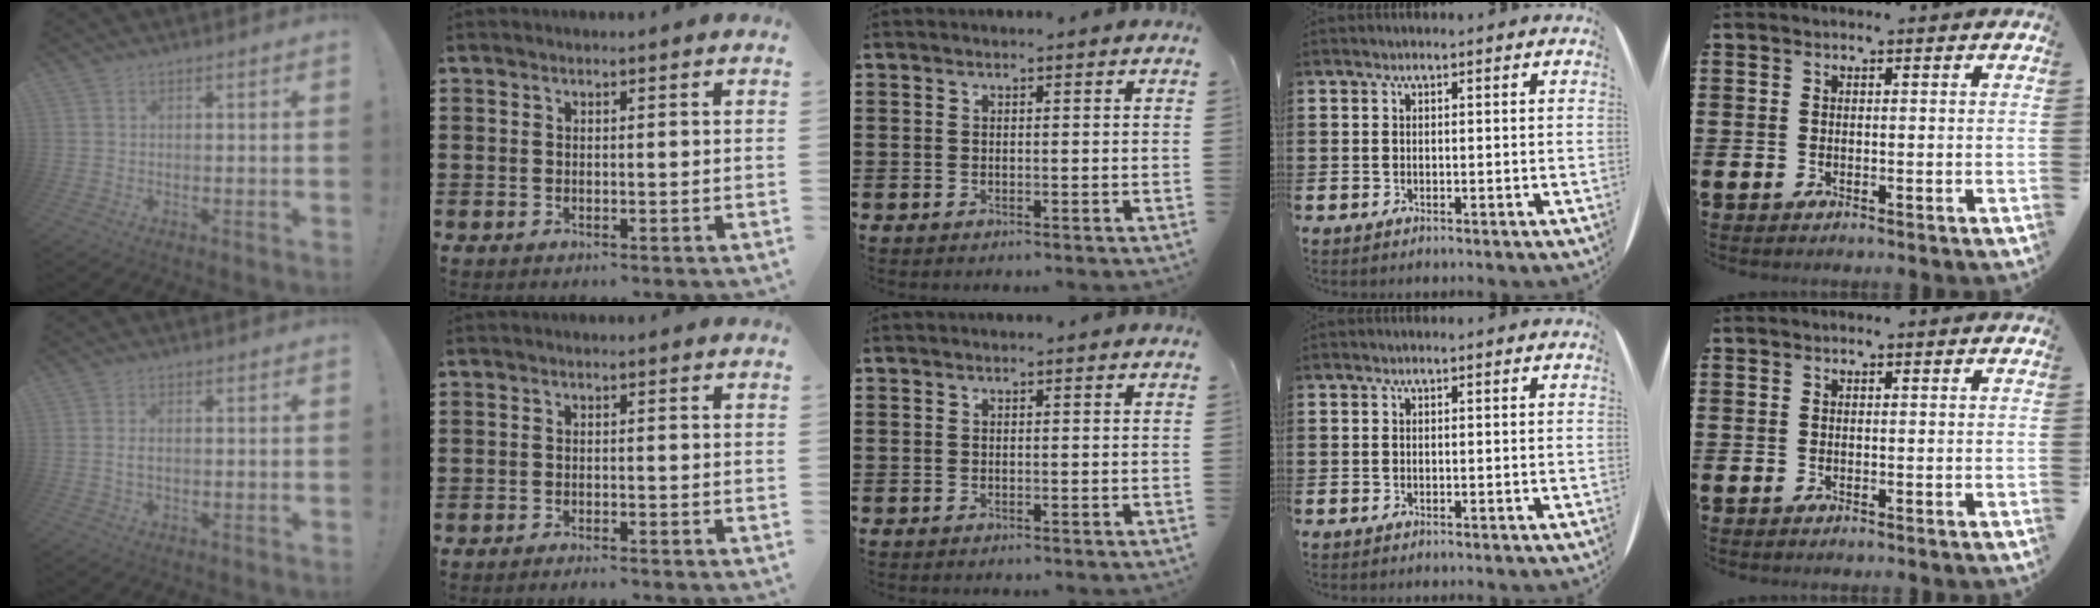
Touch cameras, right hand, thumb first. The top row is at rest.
{"thumb": {"total": 2.1, "force": [0.1, 1.2, 1.7], "torque": [-0.025, 0.002, -0.001]}, "index": {"total": 1.2, "force": [-1.1, -0.1, 0.2], "torque": [-0.007, 0.000, -0.022]}}